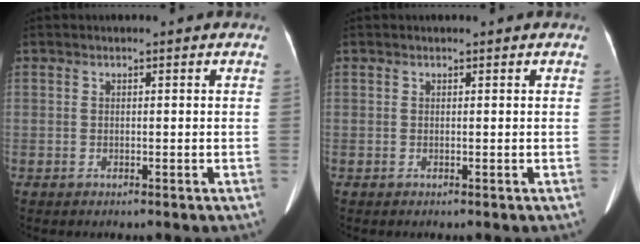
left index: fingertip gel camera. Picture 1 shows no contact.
{"total": 0.8, "force": [0.7, 0.1, 0.3], "torque": [-0.008, 0.001, 0.009]}